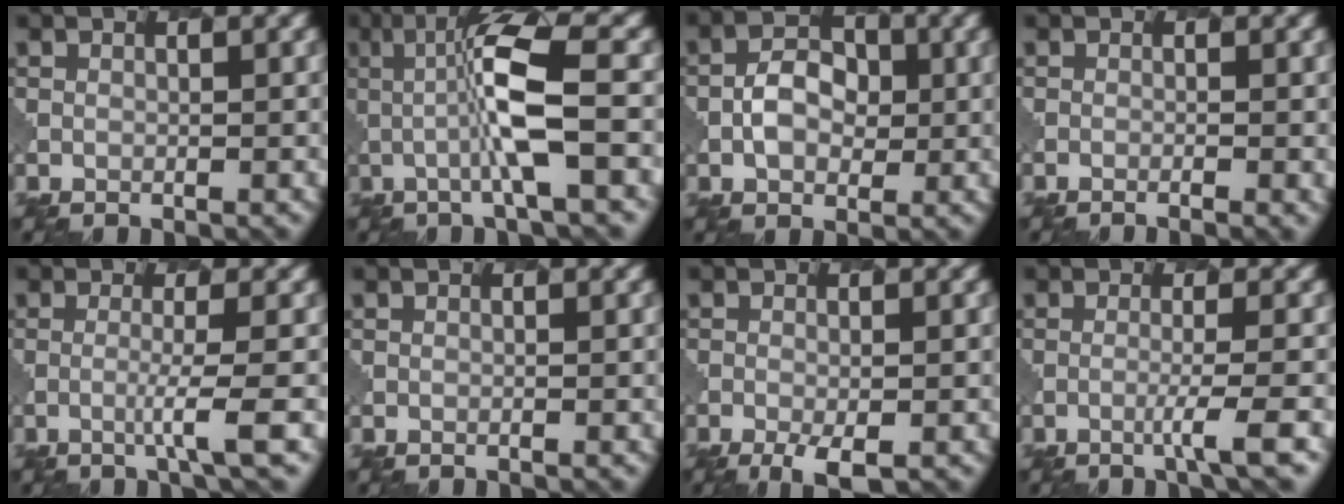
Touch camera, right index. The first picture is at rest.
{"total": 6.0, "force": [-0.3, 0.7, 5.9], "torque": [-0.112, 0.007, -0.010]}
{"total": 3.5, "force": [-0.2, 2.6, 2.4], "torque": [-0.039, 0.004, -0.005]}
{"total": 1.7, "force": [-0.6, 0.5, 1.5], "torque": [-0.012, -0.001, -0.016]}
{"total": 2.6, "force": [-0.7, 0.1, 2.5], "torque": [-0.039, -0.001, -0.027]}
{"total": 0.0}
{"total": 2.9, "force": [-1.5, 0.9, 2.3], "torque": [-0.042, -0.006, -0.022]}
{"total": 2.5, "force": [-1.0, 0.1, 2.3], "torque": [-0.029, 0.001, -0.032]}